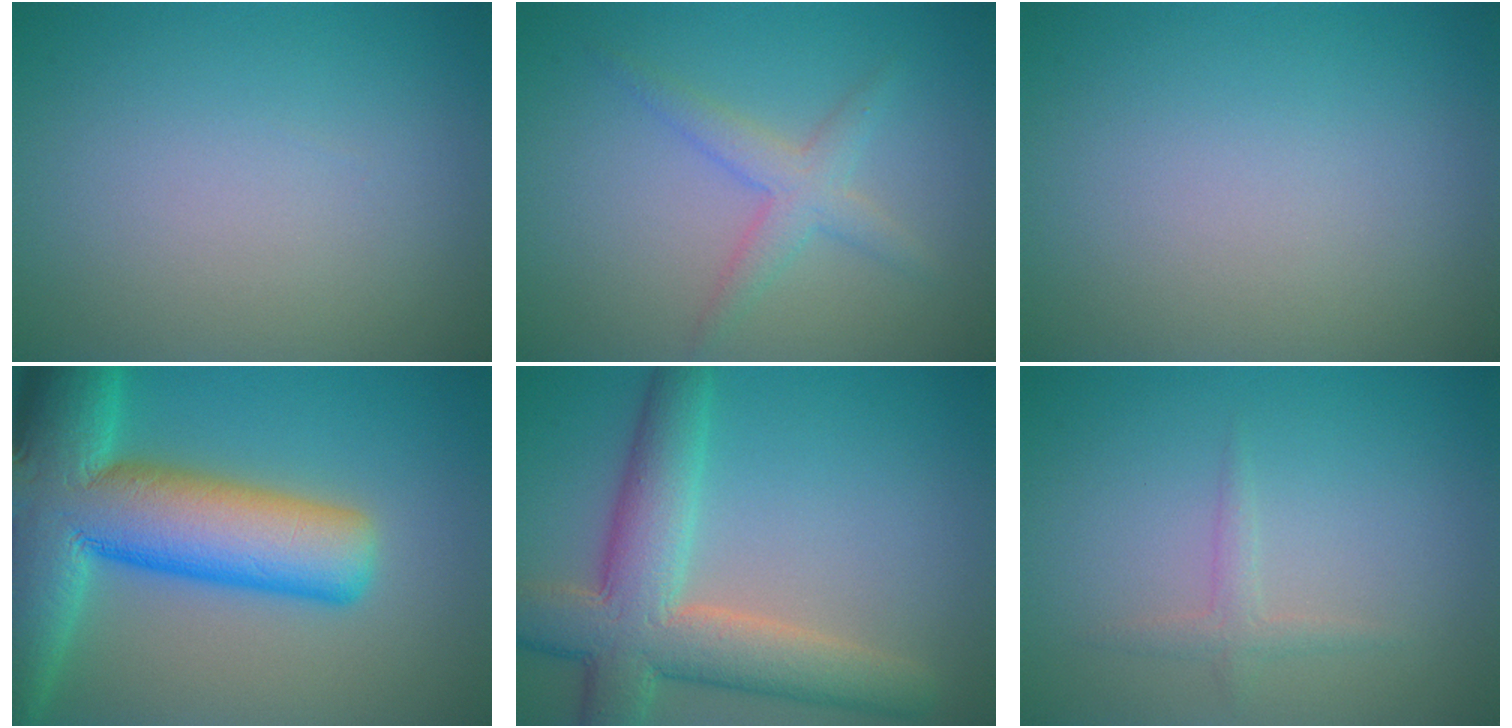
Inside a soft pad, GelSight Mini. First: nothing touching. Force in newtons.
{"total": 2.6, "press": 2.6, "slide": 0.1}
{"total": 0.0}
{"total": 15.6, "press": 15.6, "slide": 0.7}
{"total": 8.3, "press": 8.3, "slide": 0.7}
{"total": 1.3, "press": 1.3, "slide": 0.0}